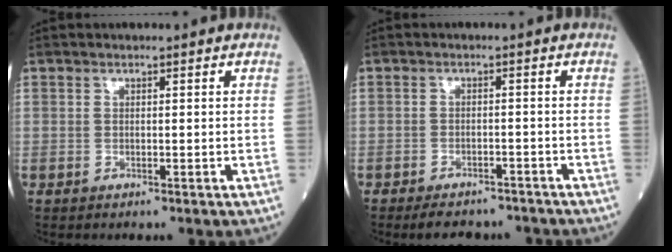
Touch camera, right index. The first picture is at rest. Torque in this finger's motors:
{"motor_torque": [0.64, -0.59, 0.10, 0.07]}